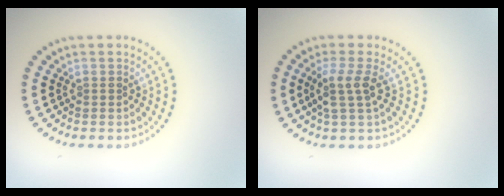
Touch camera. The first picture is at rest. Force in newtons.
{"total": 2.5, "press": 2.0, "slide": 1.5}